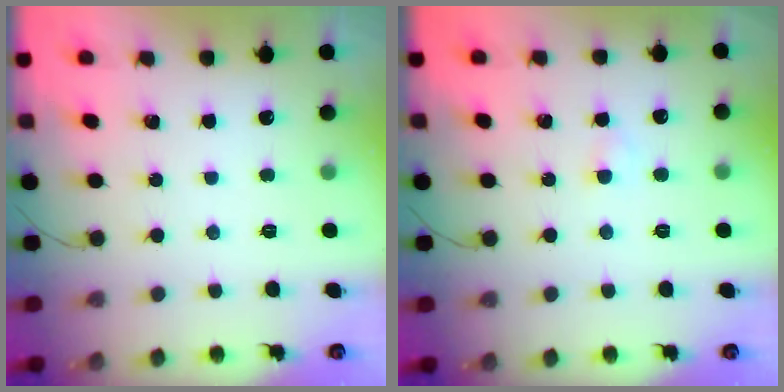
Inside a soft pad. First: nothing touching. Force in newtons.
{"total": 2.2, "press": 2.1, "slide": 0.8}